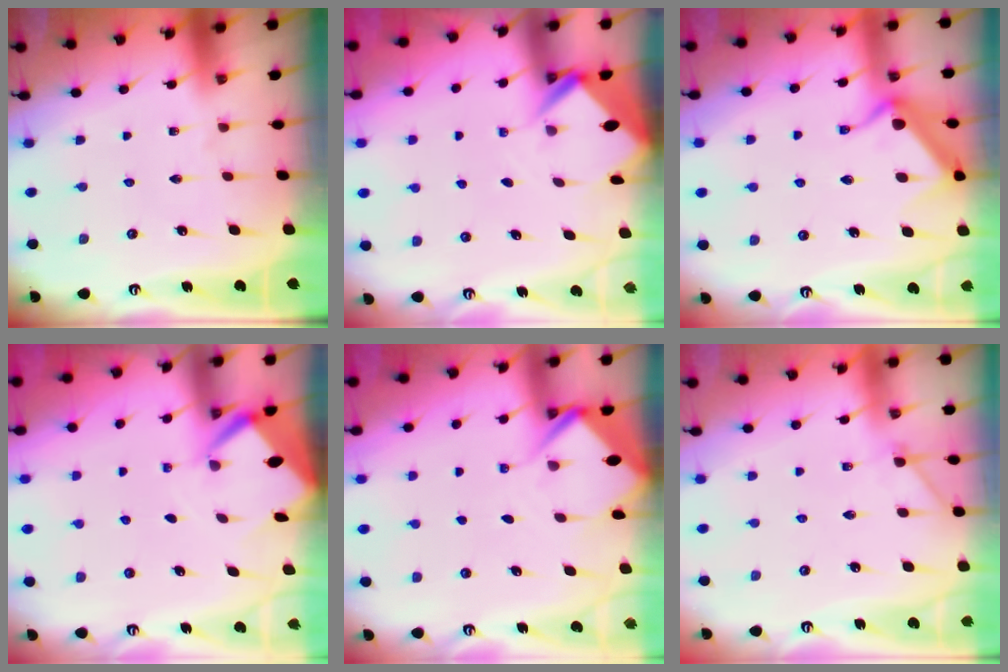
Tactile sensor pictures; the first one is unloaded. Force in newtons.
{"total": 2.6, "press": 2.6, "slide": 0.1}
{"total": 11.8, "press": 11.7, "slide": 0.3}
{"total": 3.0, "press": 3.0, "slide": 0.1}
{"total": 5.6, "press": 5.6, "slide": 0.6}
{"total": 3.9, "press": 3.8, "slide": 0.6}